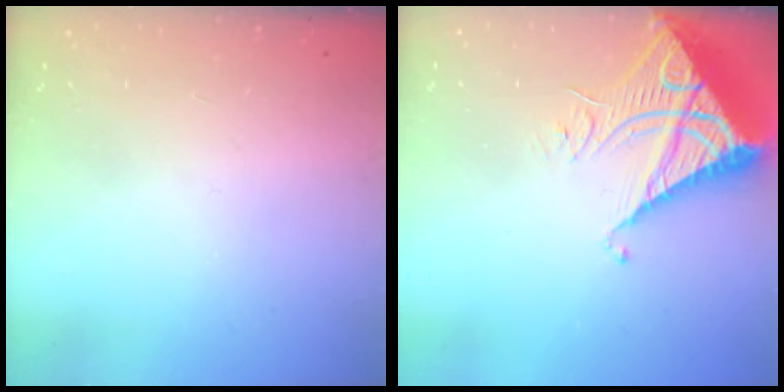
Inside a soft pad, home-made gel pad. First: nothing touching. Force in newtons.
{"total": 9.8, "press": 9.8, "slide": 1.0}